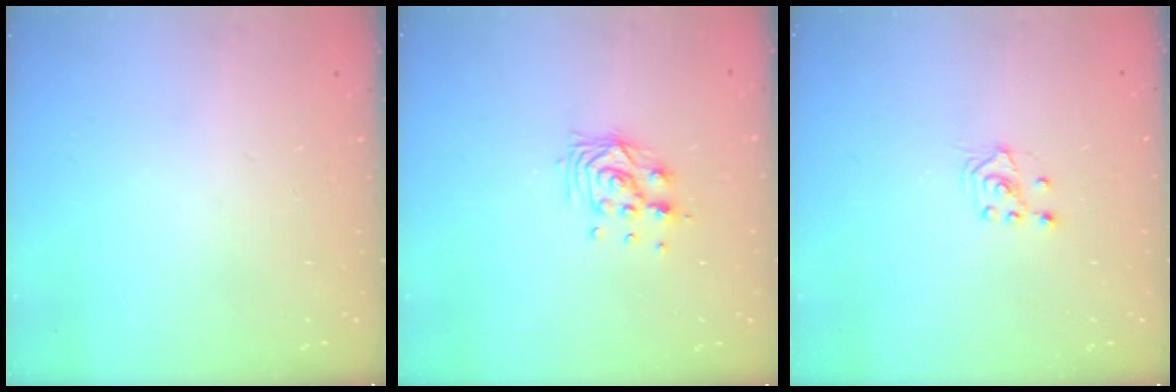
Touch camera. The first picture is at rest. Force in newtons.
{"total": 9.5, "press": 9.5, "slide": 0.7}
{"total": 2.6, "press": 2.4, "slide": 0.8}